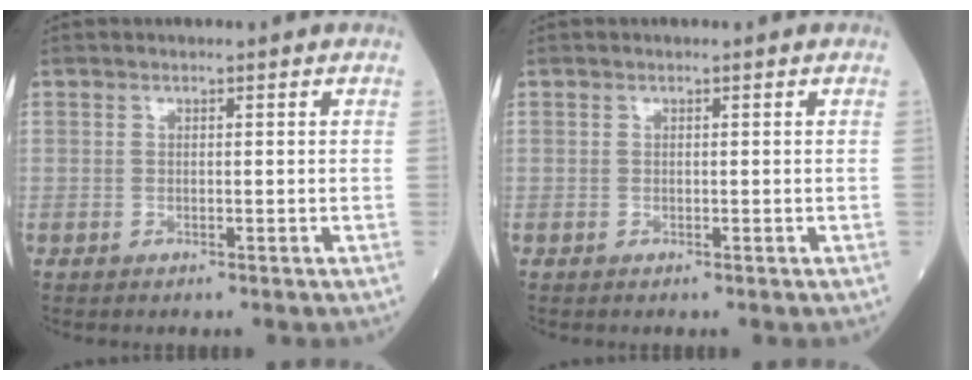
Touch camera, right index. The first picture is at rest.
{"total": 0.0}